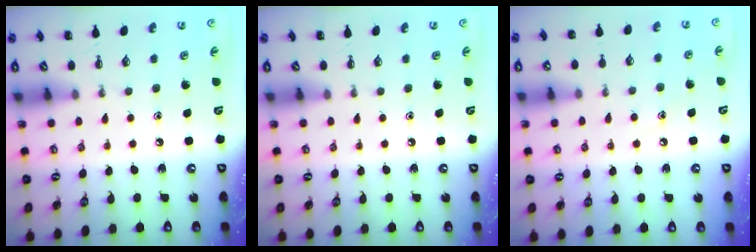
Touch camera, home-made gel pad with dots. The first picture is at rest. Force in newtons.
{"total": 0.0}
{"total": 7.7, "press": 7.5, "slide": 1.8}